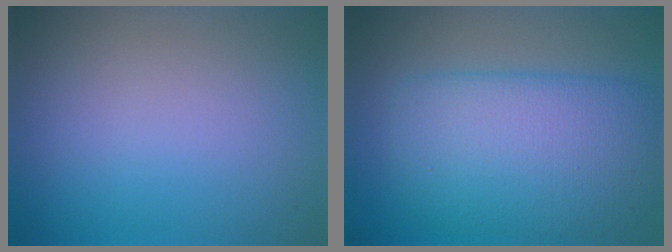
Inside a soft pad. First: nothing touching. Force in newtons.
{"total": 7.9, "press": 7.9, "slide": 0.1}